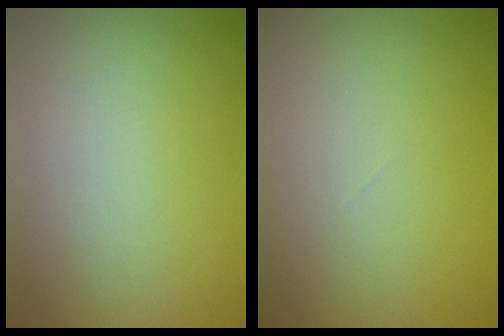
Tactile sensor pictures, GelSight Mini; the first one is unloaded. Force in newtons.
{"total": 0.0}